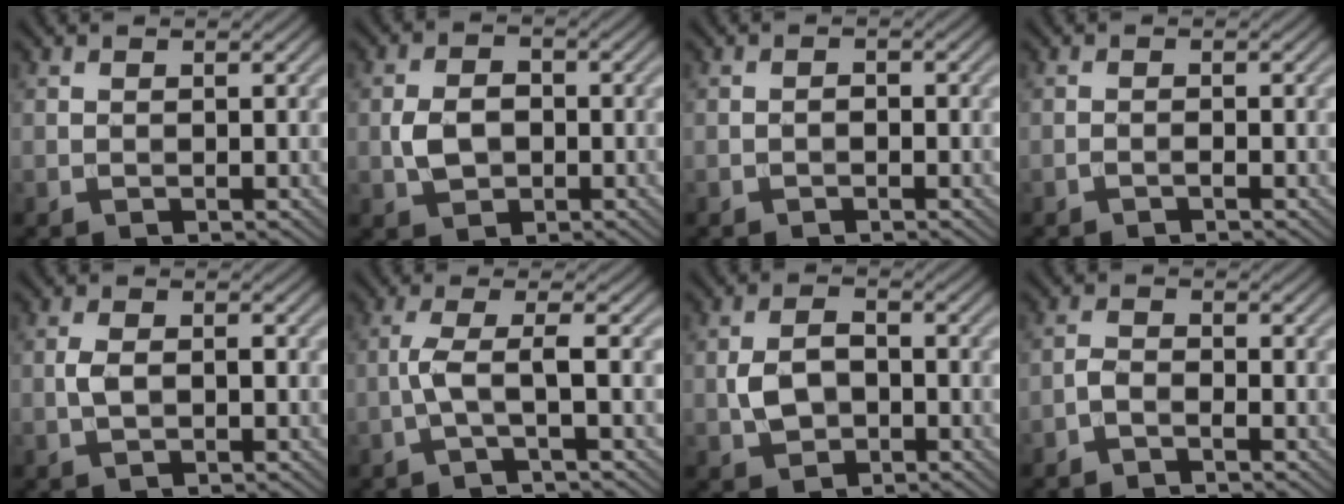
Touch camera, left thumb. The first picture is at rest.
{"total": 4.0, "force": [-0.7, 2.8, 2.7], "torque": [-0.055, -0.002, -0.015]}
{"total": 0.7, "force": [-0.5, 0.4, 0.4], "torque": [-0.005, 0.002, -0.010]}
{"total": 0.8, "force": [-0.6, 0.1, 0.5], "torque": [-0.009, 0.003, -0.012]}
{"total": 2.5, "force": [-0.2, 1.3, 2.1], "torque": [-0.047, 0.004, -0.006]}
{"total": 3.5, "force": [-0.9, 0.3, 3.4], "torque": [-0.066, 0.013, -0.034]}
{"total": 4.1, "force": [-1.0, 2.7, 2.9], "torque": [-0.061, 0.001, -0.021]}
{"total": 1.9, "force": [-1.4, 0.6, 1.1], "torque": [-0.024, 0.003, -0.034]}